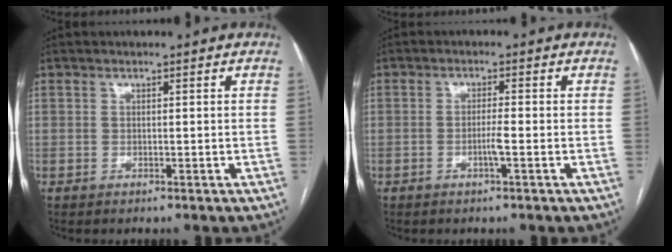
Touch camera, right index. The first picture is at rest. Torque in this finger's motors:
{"motor_torque": [-0.11, 0.00, -0.09, 0.00]}